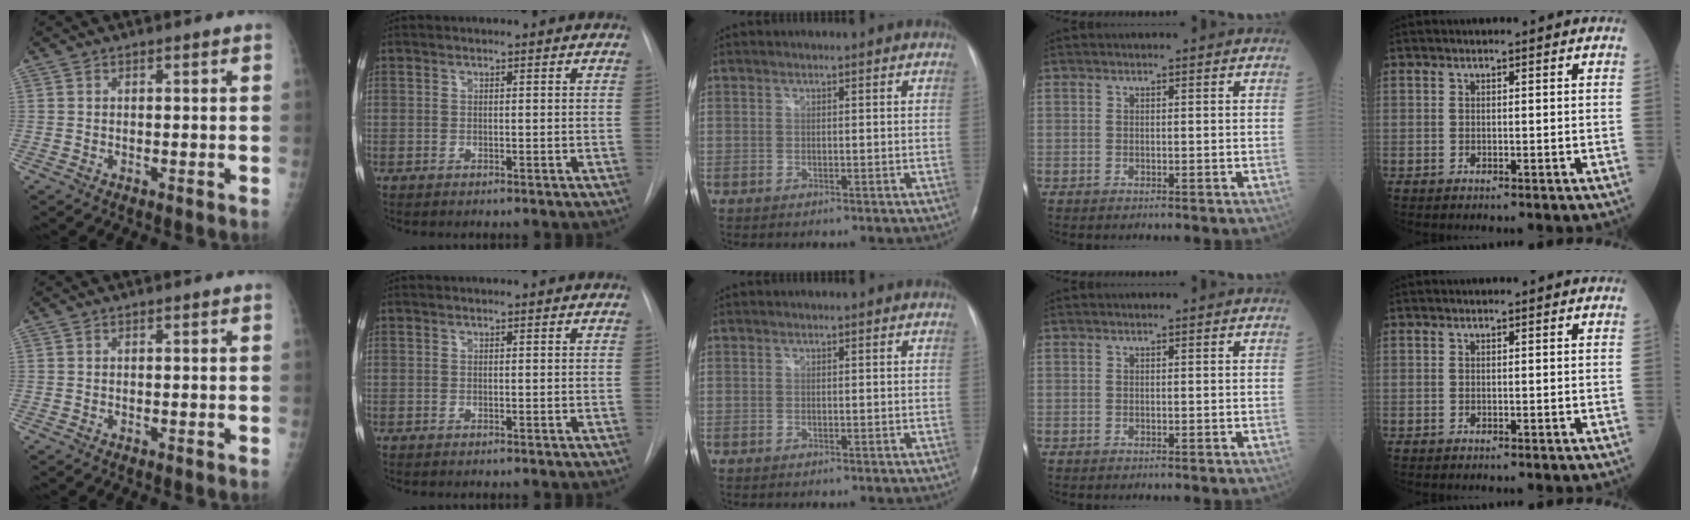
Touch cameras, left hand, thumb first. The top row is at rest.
{}